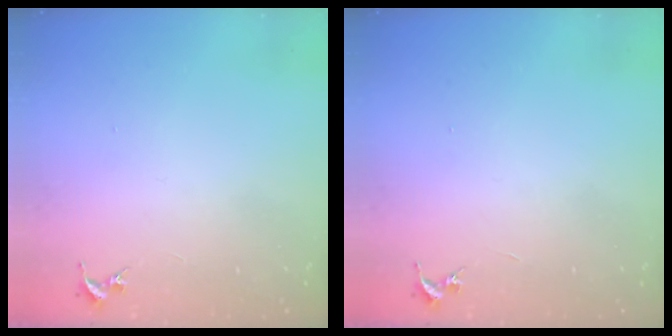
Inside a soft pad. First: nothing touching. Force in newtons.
{"total": 0.0}